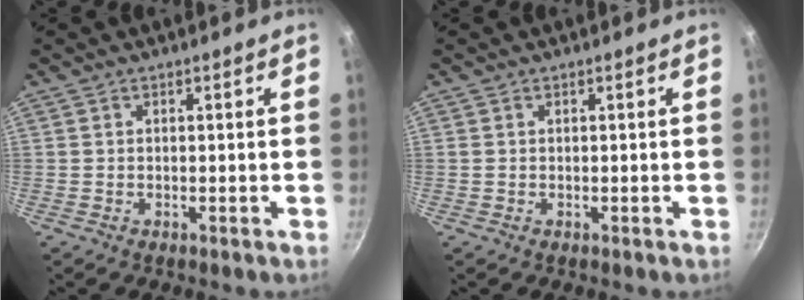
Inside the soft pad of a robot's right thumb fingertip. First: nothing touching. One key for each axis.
{"total": 0.0}